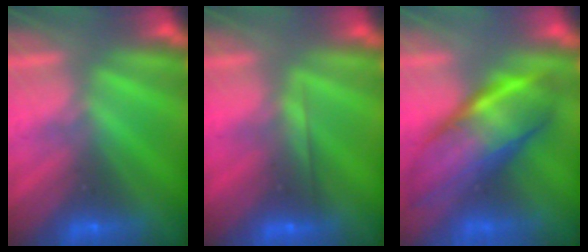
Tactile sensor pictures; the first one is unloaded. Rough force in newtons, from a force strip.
{"total": 1.9}
{"total": 7.0}